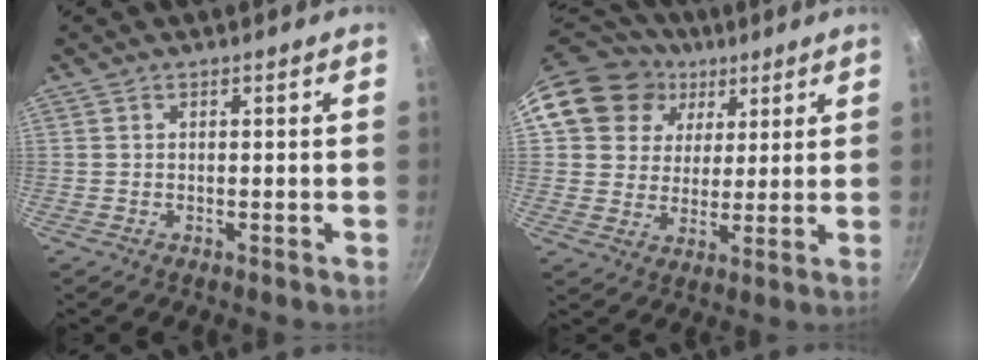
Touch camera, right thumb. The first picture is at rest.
{"total": 15.1, "force": [6.9, 12.7, 4.6], "torque": [-0.062, 0.001, 0.118]}